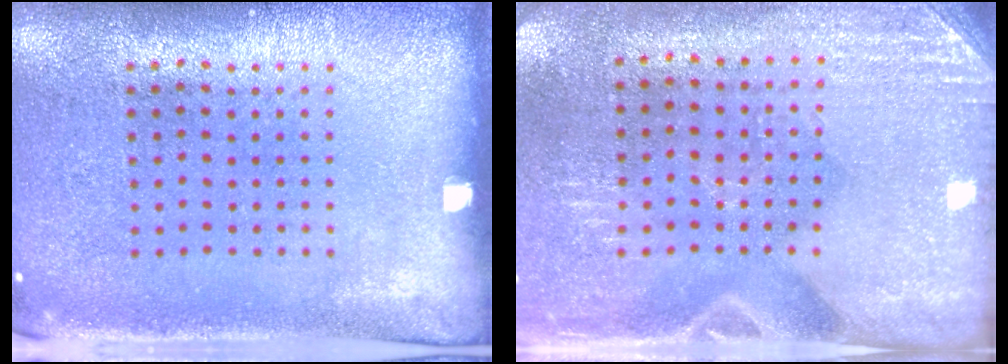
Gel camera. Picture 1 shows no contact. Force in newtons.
{"total": 2.8, "press": 2.6, "slide": 1.2}